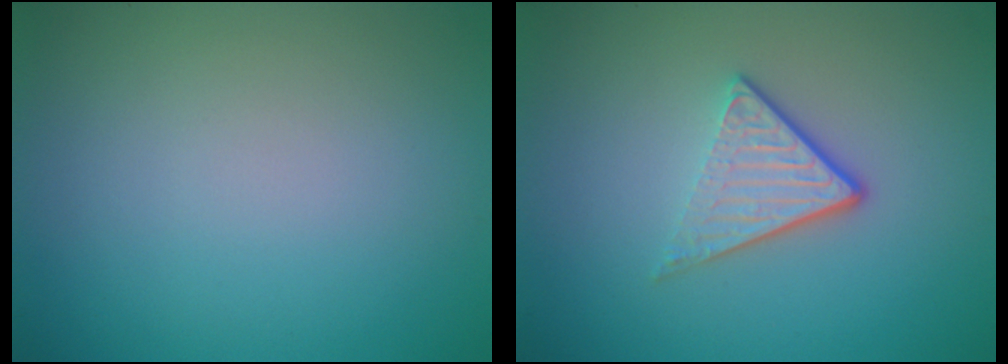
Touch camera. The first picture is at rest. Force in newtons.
{"total": 3.6, "press": 2.4, "slide": 2.6}